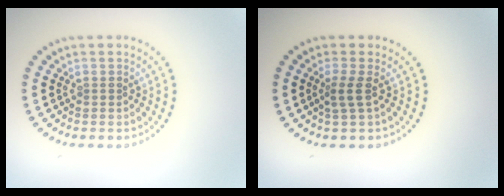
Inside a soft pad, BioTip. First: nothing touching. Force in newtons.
{"total": 1.9, "press": 1.4, "slide": 1.4}